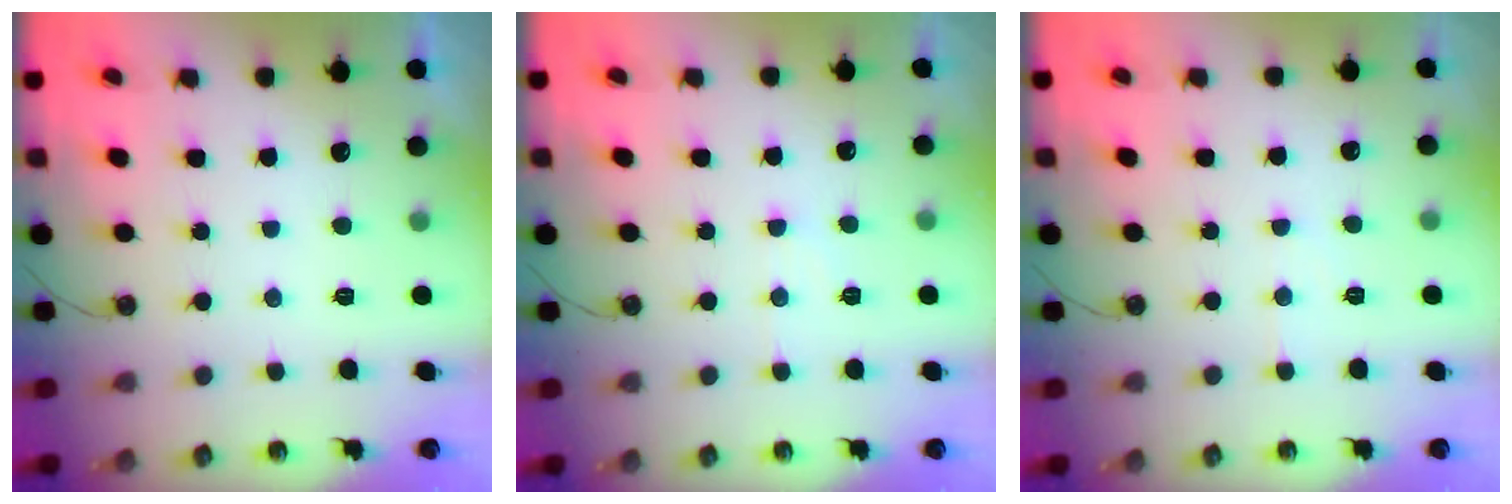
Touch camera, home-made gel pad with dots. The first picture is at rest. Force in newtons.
{"total": 5.5, "press": 5.5, "slide": 0.8}
{"total": 4.0, "press": 3.9, "slide": 0.7}